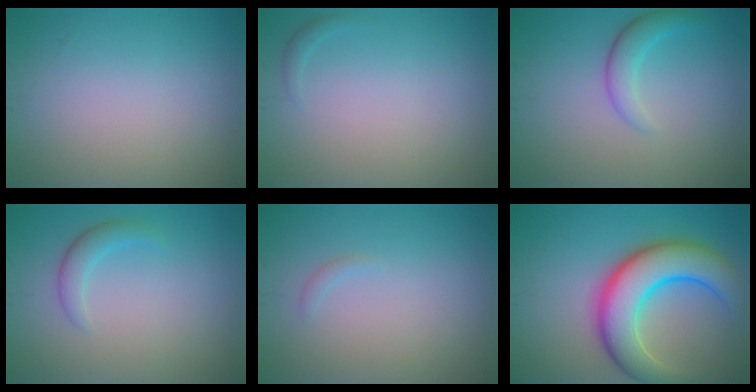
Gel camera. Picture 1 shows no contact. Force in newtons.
{"total": 0.6, "press": 0.6, "slide": 0.1}
{"total": 2.4, "press": 2.4, "slide": 0.1}
{"total": 1.8, "press": 1.8, "slide": 0.0}
{"total": 0.5, "press": 0.5, "slide": 0.1}
{"total": 9.0, "press": 9.0, "slide": 0.1}